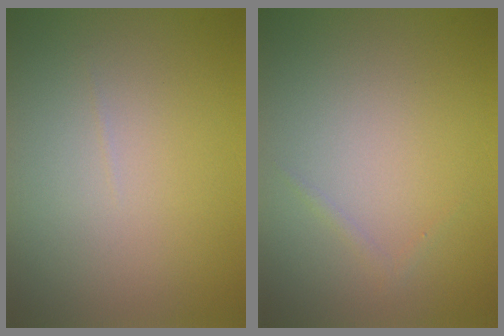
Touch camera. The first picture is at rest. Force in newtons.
{"total": 0.5, "press": 0.5, "slide": 0.0}